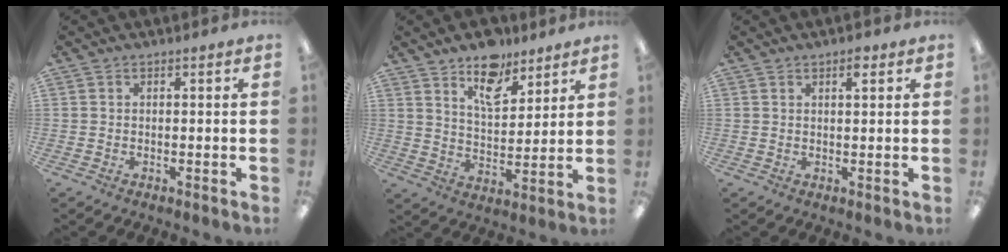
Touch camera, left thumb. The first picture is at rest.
{"total": 11.4, "force": [8.7, 5.3, 5.1], "torque": [-0.063, -0.051, 0.154]}
{"total": 2.2, "force": [1.6, 0.8, 1.2], "torque": [-0.011, -0.006, 0.025]}